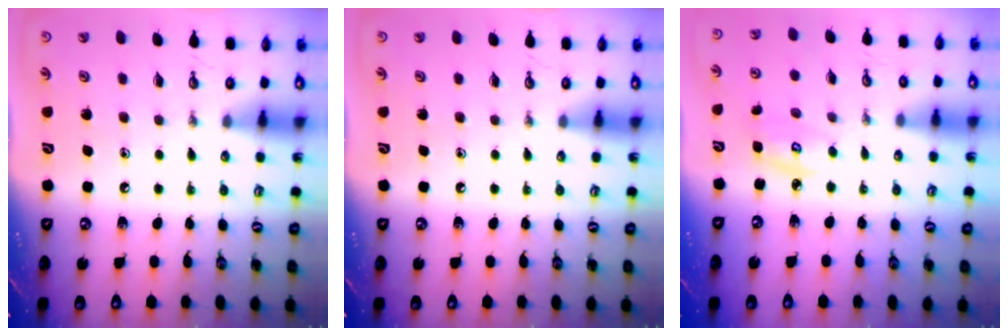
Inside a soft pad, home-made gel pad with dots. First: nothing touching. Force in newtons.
{"total": 0.0}
{"total": 4.0, "press": 4.0, "slide": 0.5}